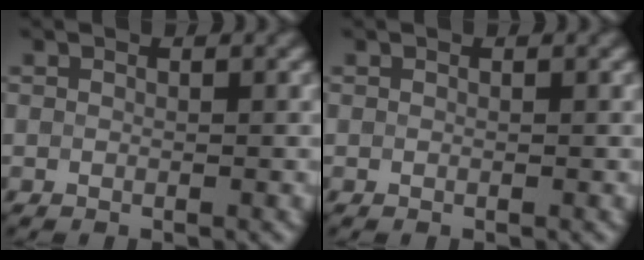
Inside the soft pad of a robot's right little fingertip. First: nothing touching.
{"total": 0.0}